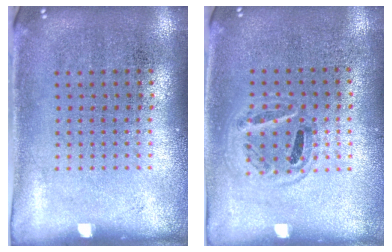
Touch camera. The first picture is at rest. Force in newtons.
{"total": 0.9, "press": 0.9, "slide": 0.3}